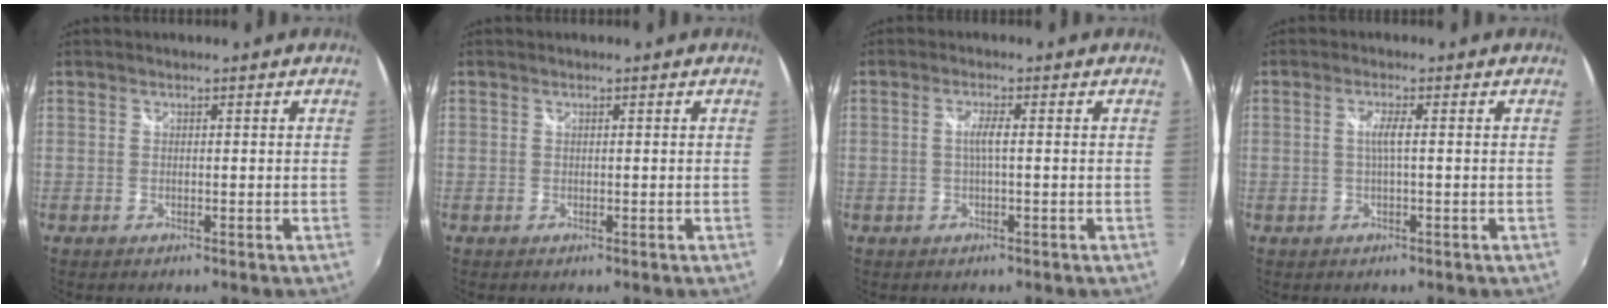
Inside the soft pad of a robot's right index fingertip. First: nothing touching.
{"total": 0.0}
{"total": 2.2, "force": [-0.2, -0.1, 2.2], "torque": [-0.041, 0.000, -0.005]}
{"total": 2.2, "force": [-0.1, -0.3, 2.2], "torque": [-0.039, -0.001, -0.004]}